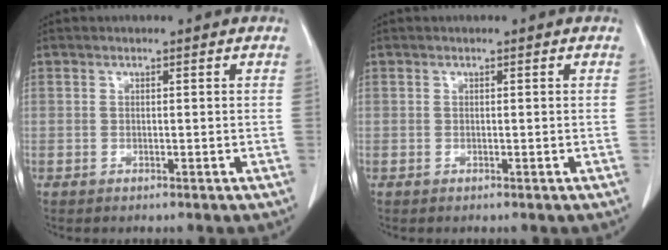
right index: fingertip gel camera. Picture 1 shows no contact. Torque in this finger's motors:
{"motor_torque": [0.00, 0.00, 0.00, 0.00]}